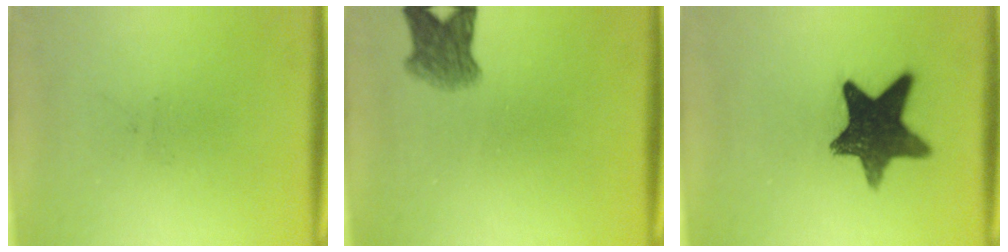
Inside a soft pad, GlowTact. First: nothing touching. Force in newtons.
{"total": 4.6}
{"total": 13.4}